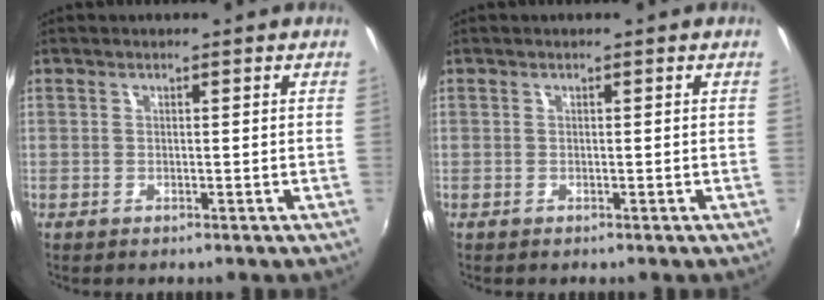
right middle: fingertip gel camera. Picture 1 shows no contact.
{"total": 0.0}